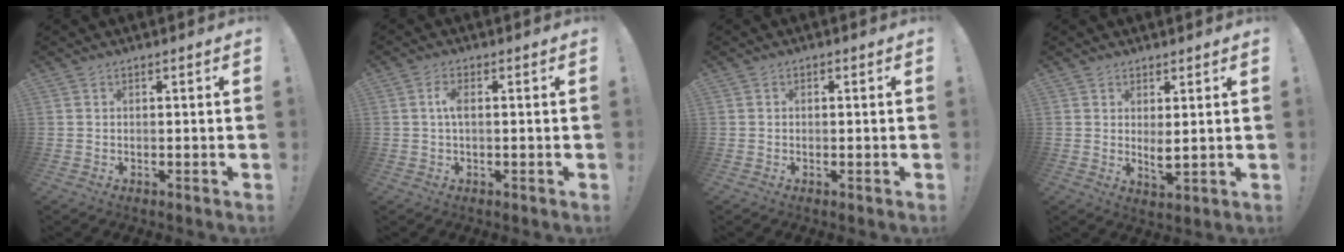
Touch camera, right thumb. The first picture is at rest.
{"total": 3.5, "force": [0.1, 1.4, 3.2], "torque": [-0.060, 0.002, -0.004]}
{"total": 0.7, "force": [-0.2, 0.5, 0.5], "torque": [-0.015, 0.006, -0.003]}
{"total": 3.7, "force": [1.7, 1.2, 3.1], "torque": [-0.034, -0.022, 0.028]}